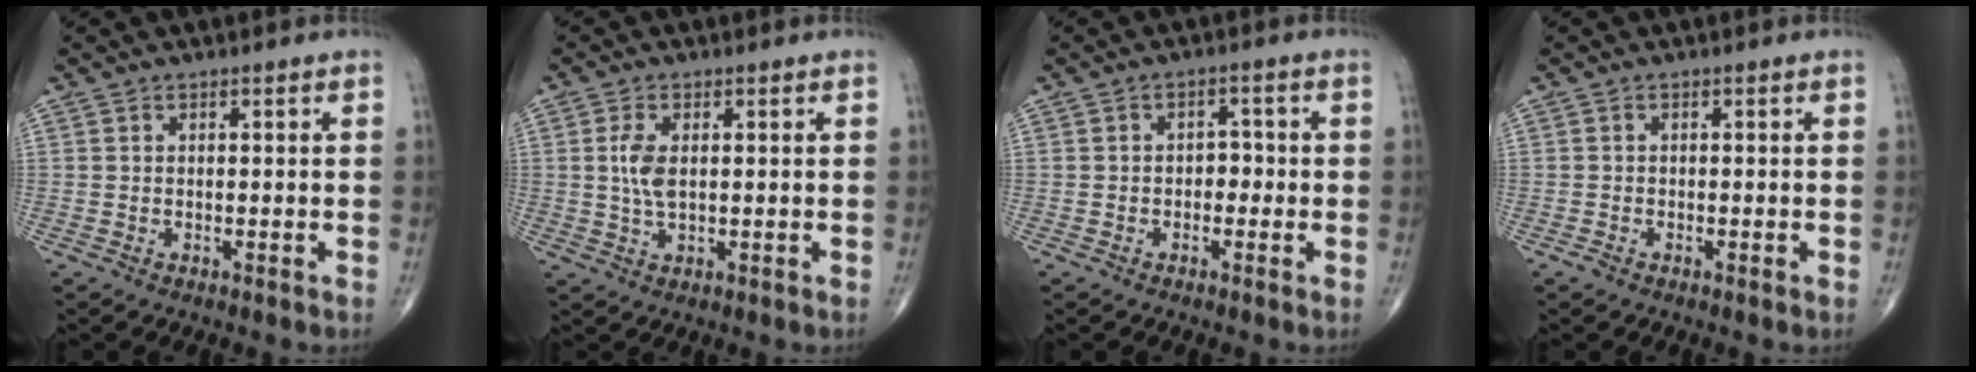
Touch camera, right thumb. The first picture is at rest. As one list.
[{"total": 4.5, "force": [0.6, 2.2, 3.9], "torque": [-0.087, -0.002, 0.013]}, {"total": 2.8, "force": [-0.6, 2.0, 1.8], "torque": [-0.005, 0.013, -0.017]}, {"total": 0.9, "force": [-0.6, 0.3, 0.7], "torque": [-0.016, -0.003, -0.014]}]